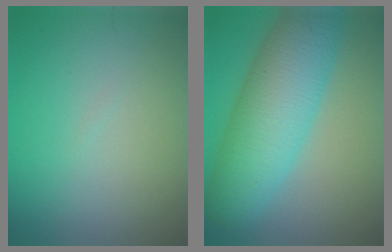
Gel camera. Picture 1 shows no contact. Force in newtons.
{"total": 9.2, "press": 9.2, "slide": 0.1}